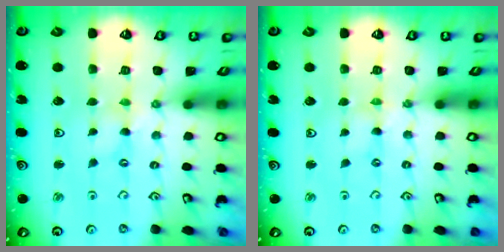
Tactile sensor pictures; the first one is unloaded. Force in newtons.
{"total": 0.0}